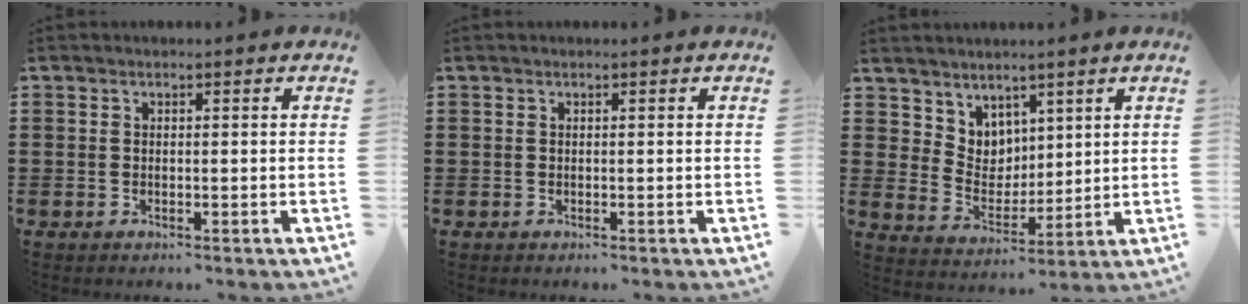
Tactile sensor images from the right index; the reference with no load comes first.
{"total": 0.0}
{"total": 5.3, "force": [4.0, 3.6, -0.4], "torque": [-0.022, -0.014, 0.077]}